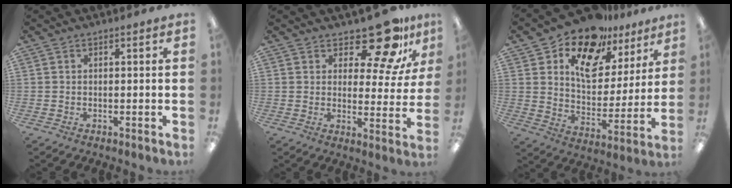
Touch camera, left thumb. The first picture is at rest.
{"total": 14.3, "force": [10.9, 5.4, 7.5], "torque": [-0.105, -0.077, 0.186]}
{"total": 16.7, "force": [11.9, 8.8, 7.7], "torque": [-0.133, -0.071, 0.213]}